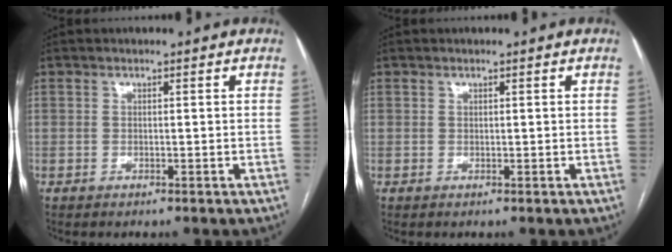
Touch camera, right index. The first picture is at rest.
{"total": 0.0}